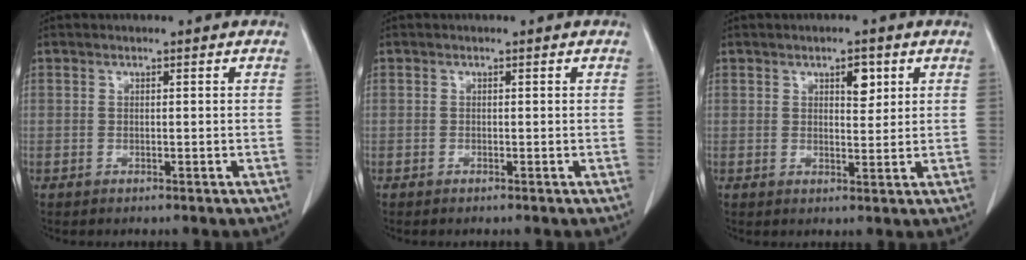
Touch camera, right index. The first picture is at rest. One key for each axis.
{"total": 0.0}
{"total": 3.2, "fx": 1.5, "fy": 1.3, "fz": 2.4, "tx": -0.035, "ty": -0.003, "tz": 0.025}